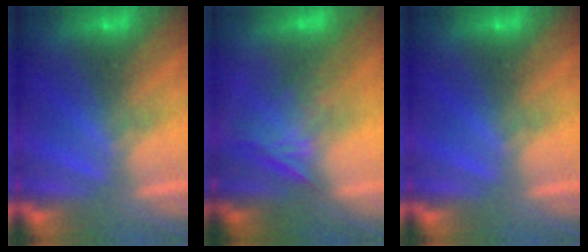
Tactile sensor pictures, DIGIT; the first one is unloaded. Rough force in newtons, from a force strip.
{"total": 1.1}
{"total": 0.0}